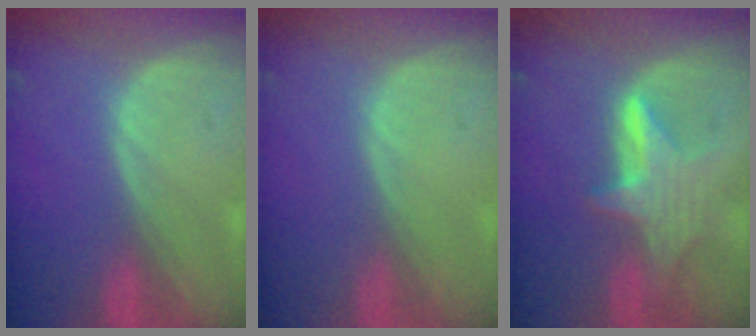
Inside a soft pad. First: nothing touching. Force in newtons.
{"total": 0.0}
{"total": 5.8, "press": 5.8, "slide": 0.8}